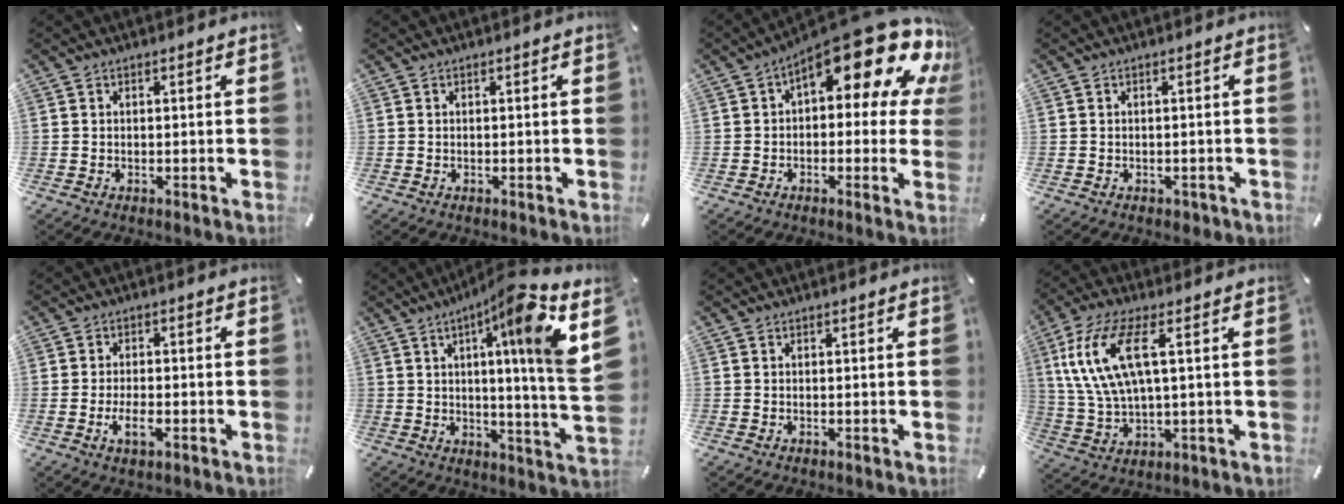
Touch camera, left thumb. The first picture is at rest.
{"total": 0.0}
{"total": 20.6, "force": [11.1, 8.1, 15.4], "torque": [-0.203, -0.087, 0.183]}
{"total": 1.3, "force": [-0.7, 1.0, 0.5], "torque": [-0.008, 0.006, -0.016]}
{"total": 4.8, "force": [-1.8, 2.3, 3.8], "torque": [-0.074, 0.006, -0.033]}
{"total": 16.3, "force": [6.9, -0.1, 14.8], "torque": [-0.227, -0.050, 0.086]}
{"total": 0.0}
{"total": 13.0, "force": [4.4, 5.2, 11.1], "torque": [-0.250, -0.002, 0.076]}